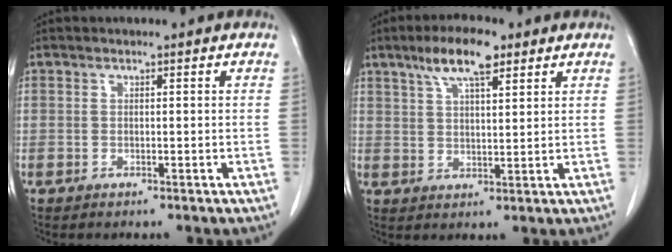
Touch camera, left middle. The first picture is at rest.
{"total": 7.7, "force": [4.9, 1.9, 5.6], "torque": [-0.107, 0.013, 0.086]}